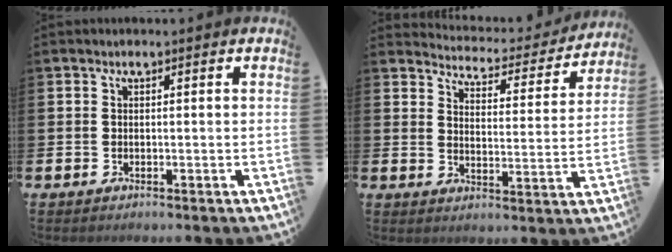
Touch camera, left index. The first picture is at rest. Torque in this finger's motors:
{"motor_torque": [1.10, -1.04, 0.11, -0.02]}